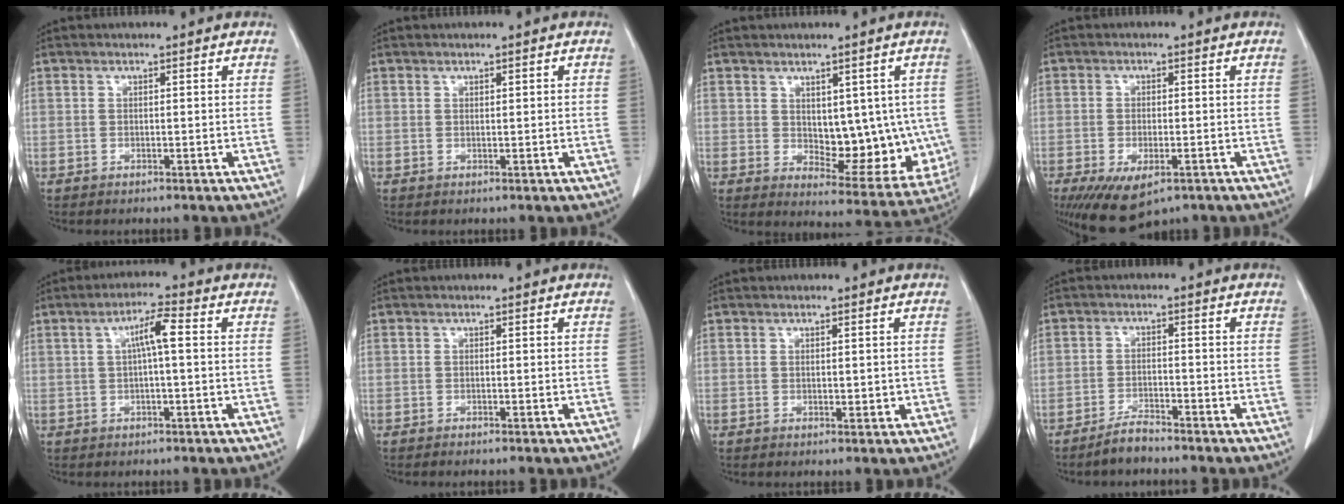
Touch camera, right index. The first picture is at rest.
{"total": 0.5, "force": [0.2, 0.1, 0.5], "torque": [-0.006, 0.001, 0.004]}
{"total": 11.8, "force": [0.6, 6.2, 10.0], "torque": [-0.115, -0.004, 0.029]}
{"total": 8.7, "force": [-5.1, 3.5, 6.1], "torque": [-0.104, -0.017, -0.076]}
{"total": 4.5, "force": [0.7, 0.3, 4.4], "torque": [-0.079, 0.012, 0.010]}
{"total": 0.9, "force": [-0.8, -0.1, 0.5], "torque": [-0.011, -0.001, -0.011]}
{"total": 1.5, "force": [0.0, 0.8, 1.2], "torque": [-0.016, -0.003, 0.005]}
{"total": 3.4, "force": [-3.1, 0.5, 1.3], "torque": [-0.025, -0.004, -0.058]}